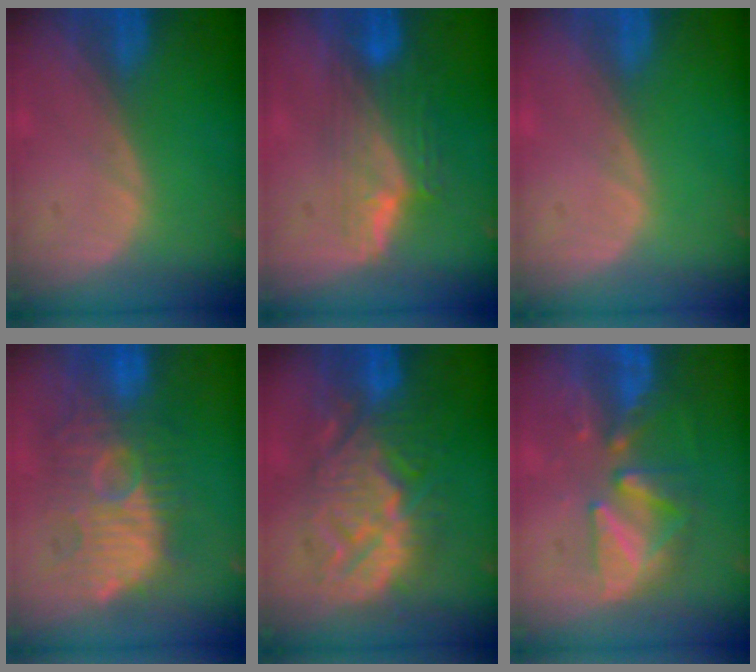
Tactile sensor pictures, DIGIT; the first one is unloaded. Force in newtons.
{"total": 7.6, "press": 6.7, "slide": 3.5}
{"total": 0.0}
{"total": 11.2, "press": 11.0, "slide": 2.0}
{"total": 11.0, "press": 10.9, "slide": 0.8}
{"total": 8.1, "press": 7.9, "slide": 1.9}